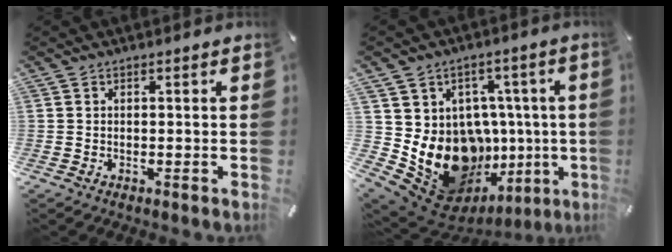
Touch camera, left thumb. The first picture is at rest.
{"total": 18.8, "force": [-3.6, 14.7, 11.1], "torque": [-0.193, -0.014, -0.025]}